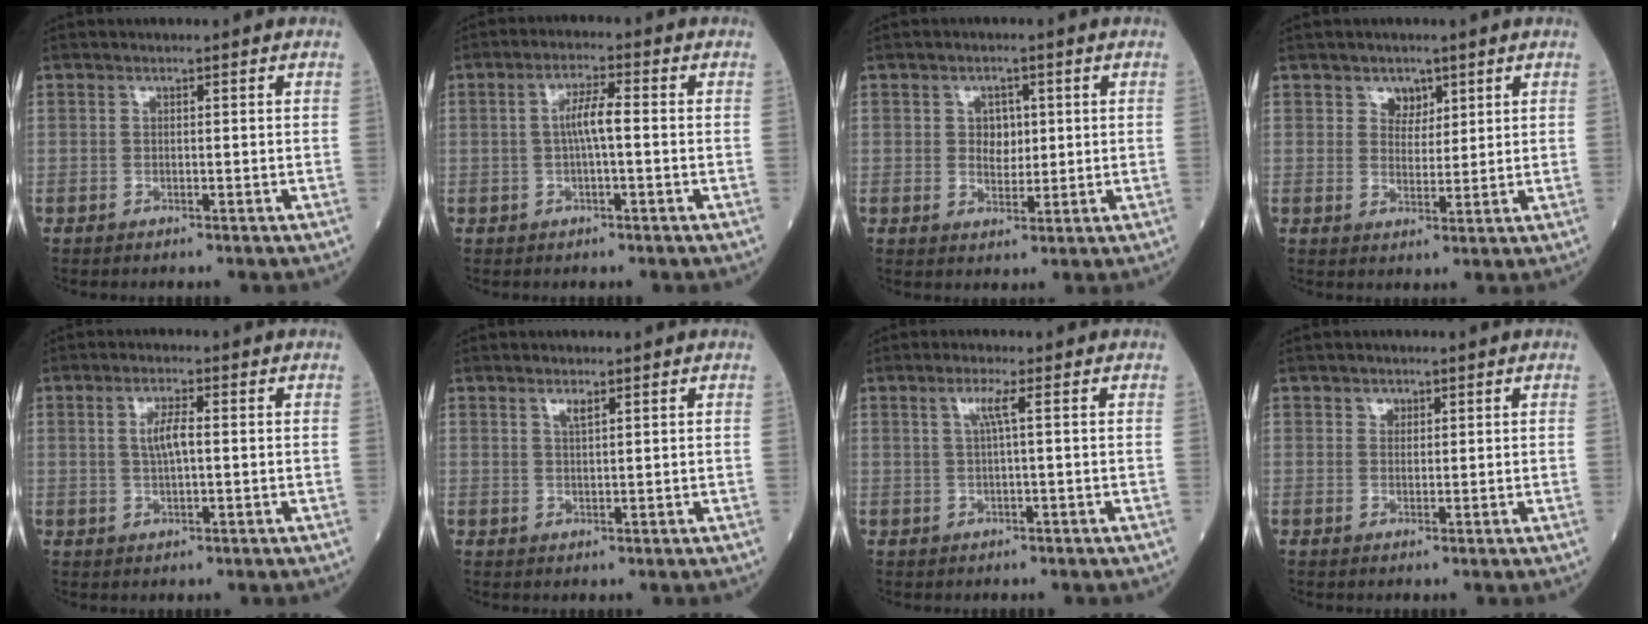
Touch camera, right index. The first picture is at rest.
{"total": 4.1, "force": [-0.1, 0.5, 4.1], "torque": [-0.077, 0.011, -0.003]}
{"total": 3.6, "force": [0.9, 2.6, 2.3], "torque": [-0.030, 0.003, 0.019]}
{"total": 3.2, "force": [2.0, 2.3, 1.0], "torque": [-0.009, 0.000, 0.033]}
{"total": 3.5, "force": [0.4, 0.8, 3.4], "torque": [-0.068, 0.006, 0.008]}
{"total": 1.5, "force": [1.0, 0.2, 1.1], "torque": [-0.023, -0.002, 0.020]}
{"total": 2.3, "force": [0.6, -0.5, 2.2], "torque": [-0.047, 0.005, 0.012]}
{"total": 1.5, "force": [0.8, 1.2, 0.4], "torque": [0.000, -0.002, 0.011]}